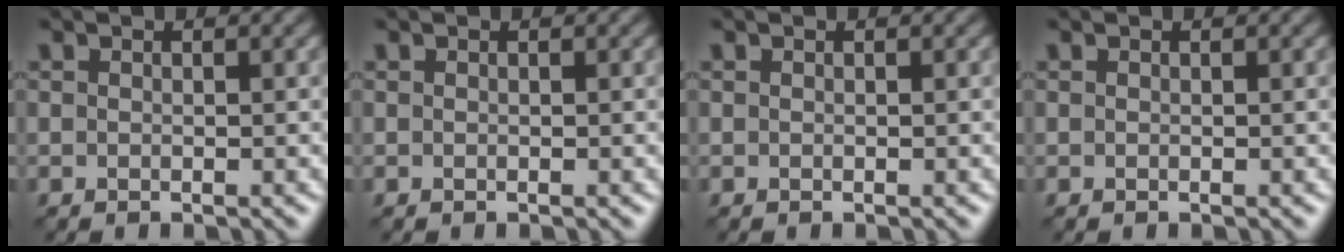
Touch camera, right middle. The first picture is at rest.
{"total": 0.0}
{"total": 0.0}
{"total": 0.0}